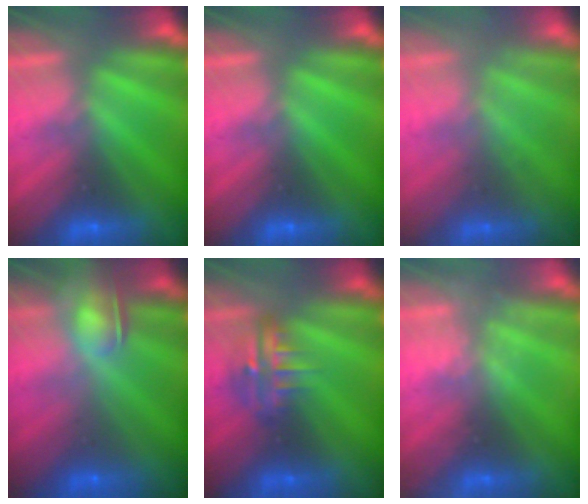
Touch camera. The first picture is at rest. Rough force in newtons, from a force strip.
{"total": 0.0}
{"total": 2.2}
{"total": 7.4}
{"total": 4.8}
{"total": 2.2}